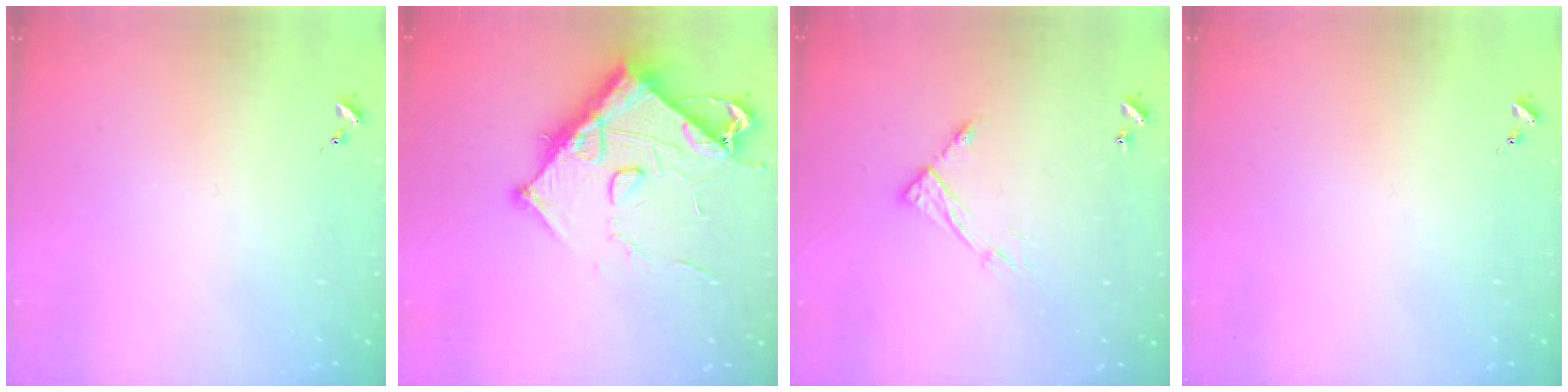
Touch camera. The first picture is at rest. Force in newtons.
{"total": 13.1, "press": 13.1, "slide": 1.4}
{"total": 8.1, "press": 8.1, "slide": 0.6}
{"total": 0.0}